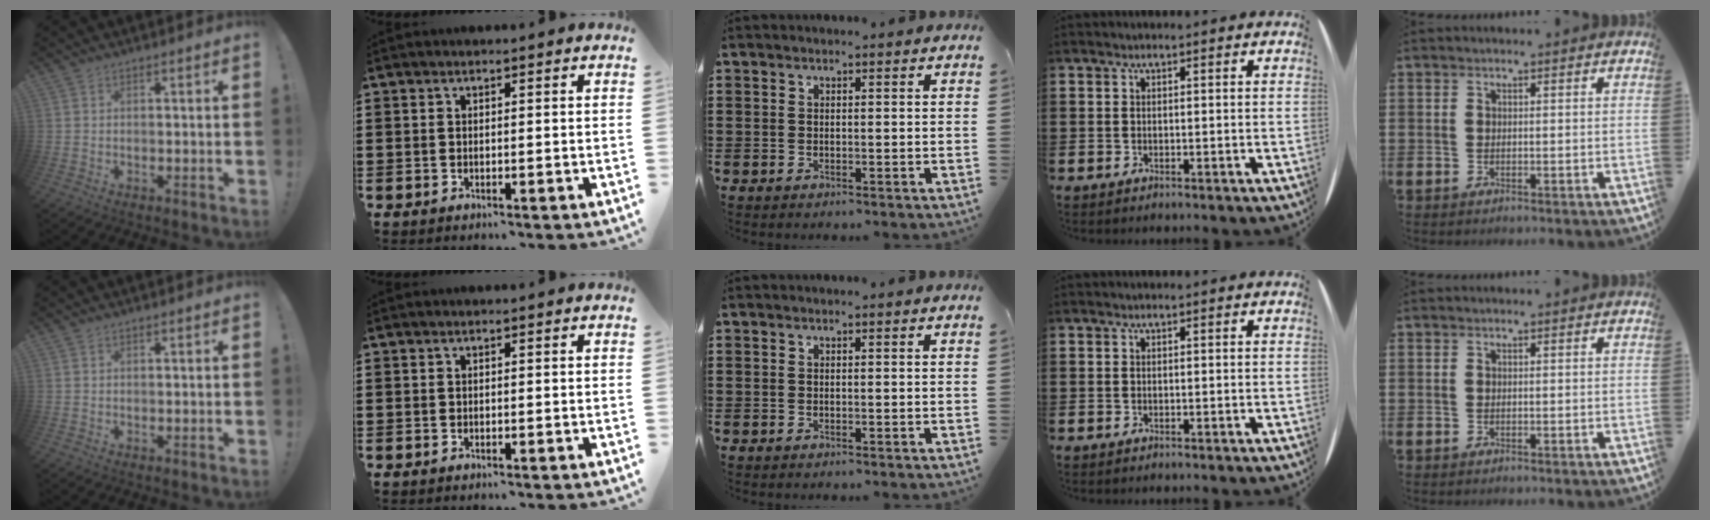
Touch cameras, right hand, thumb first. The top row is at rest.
{}